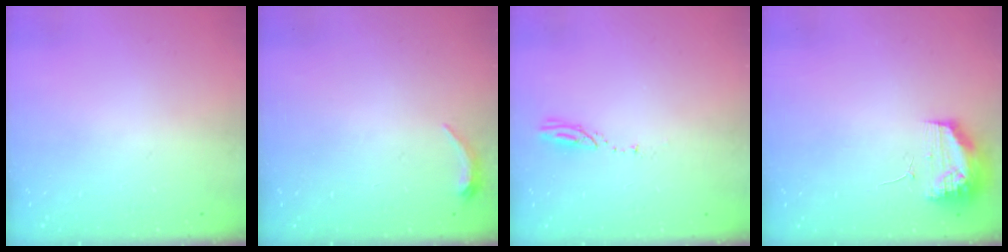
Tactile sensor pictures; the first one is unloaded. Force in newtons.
{"total": 4.8, "press": 4.7, "slide": 0.9}
{"total": 3.0, "press": 3.0, "slide": 0.1}
{"total": 9.7, "press": 9.7, "slide": 0.9}